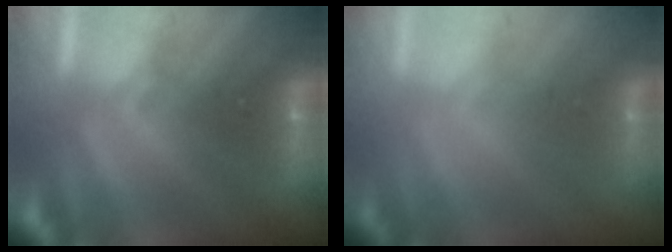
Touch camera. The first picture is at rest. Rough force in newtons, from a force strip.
{"total": 1.6}